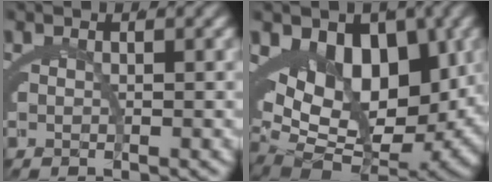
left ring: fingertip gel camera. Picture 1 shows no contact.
{"total": 17.1, "force": [-1.6, 12.4, 11.6], "torque": [-0.227, -0.059, 0.000]}